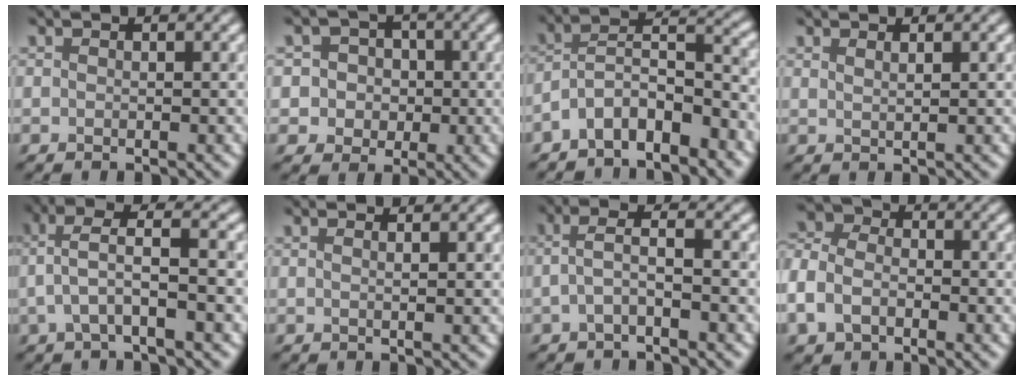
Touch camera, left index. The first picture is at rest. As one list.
[{"total": 3.9, "force": [0.1, 3.8, 0.9], "torque": [0.006, 0.017, -0.007]}, {"total": 6.2, "force": [-4.6, 2.0, 3.6], "torque": [-0.061, 0.008, -0.083]}, {"total": 1.2, "force": [1.0, 0.4, 0.6], "torque": [0.007, -0.001, 0.006]}, {"total": 3.4, "force": [0.0, 0.4, 3.4], "torque": [-0.078, 0.014, 0.004]}, {"total": 2.3, "force": [1.0, 1.2, 1.7], "torque": [-0.003, 0.013, -0.015]}, {"total": 1.9, "force": [-0.9, 0.3, 1.6], "torque": [-0.037, 0.010, -0.017]}, {"total": 5.5, "force": [-2.5, 3.8, 3.1], "torque": [-0.091, 0.000, -0.053]}]